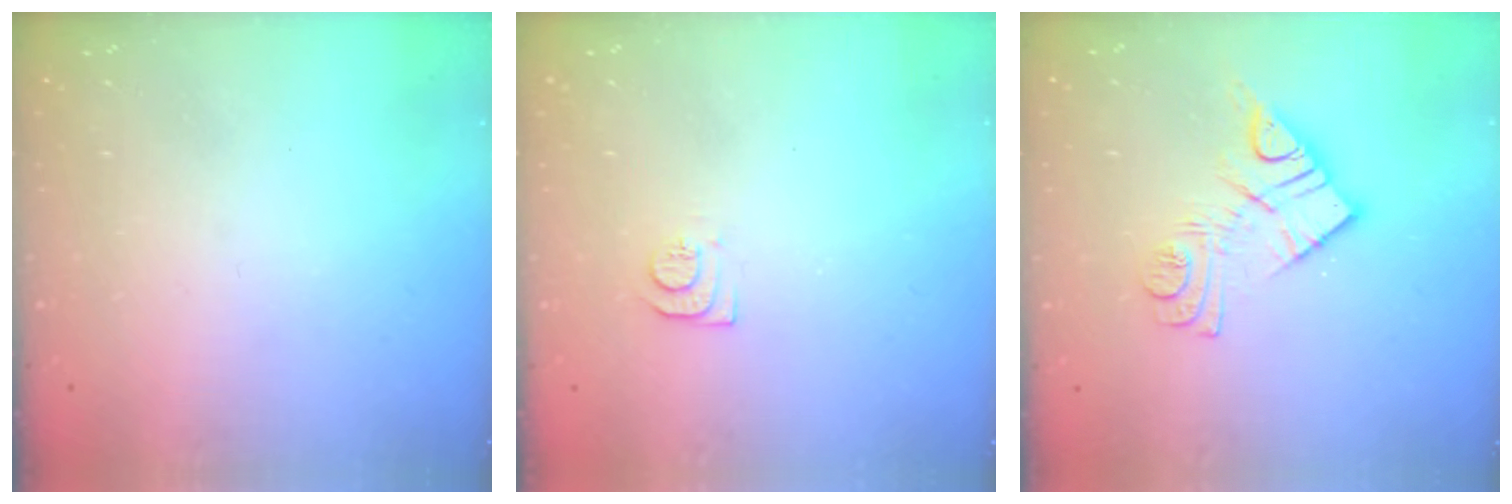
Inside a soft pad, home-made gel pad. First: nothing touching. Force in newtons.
{"total": 8.2, "press": 8.2, "slide": 0.9}
{"total": 11.5, "press": 11.5, "slide": 0.6}